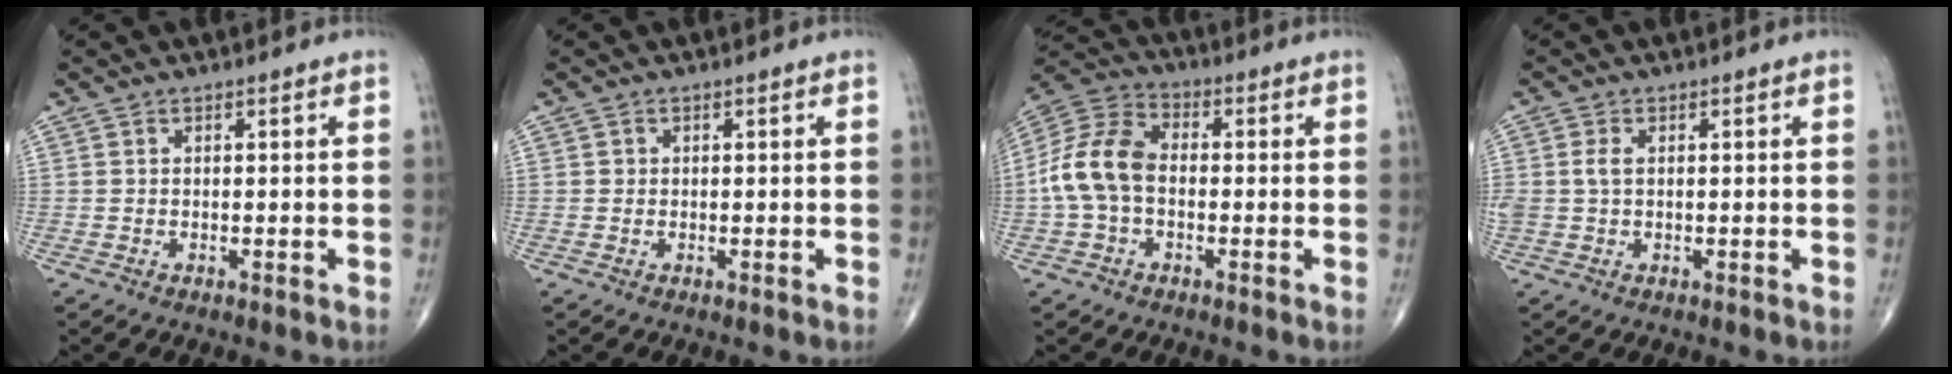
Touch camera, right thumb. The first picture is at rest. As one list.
[{"total": 0.5, "force": [0.0, 0.5, 0.1], "torque": [0.002, 0.002, 0.000]}, {"total": 11.7, "force": [-1.2, 7.7, 8.7], "torque": [-0.174, 0.034, -0.035]}, {"total": 2.4, "force": [0.2, 1.5, 1.8], "torque": [-0.050, 0.004, 0.004]}]